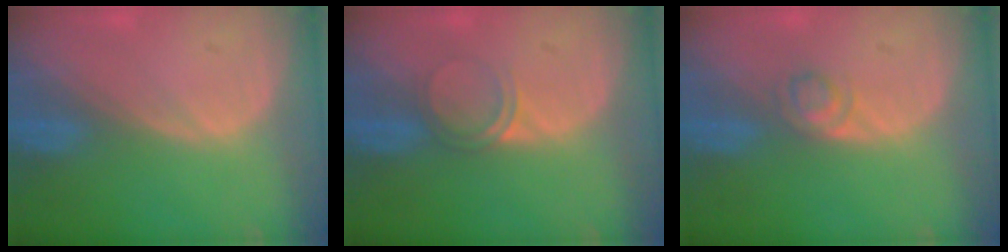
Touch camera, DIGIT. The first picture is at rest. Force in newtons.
{"total": 2.5, "press": 2.1, "slide": 1.2}
{"total": 2.2, "press": 2.2, "slide": 0.2}